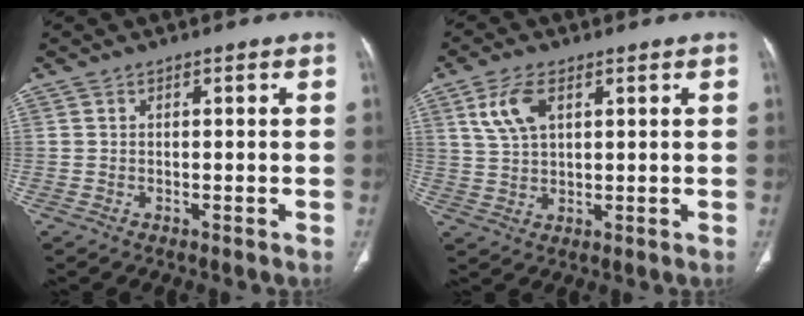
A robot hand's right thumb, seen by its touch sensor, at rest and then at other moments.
{"total": 6.8, "force": [2.9, 3.5, 5.0], "torque": [-0.104, -0.004, 0.063]}